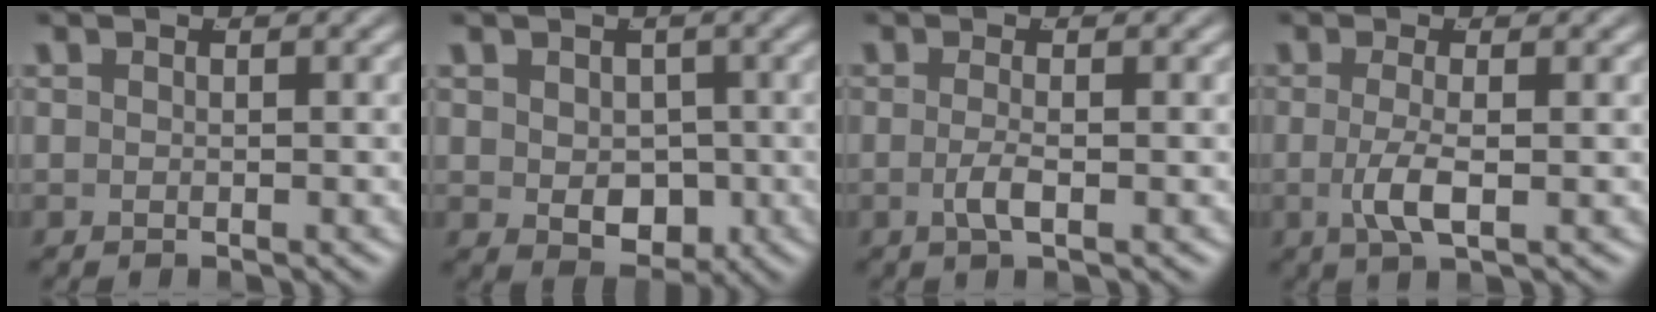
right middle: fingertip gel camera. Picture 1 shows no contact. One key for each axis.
{"total": 3.9, "fx": -0.7, "fy": 2.8, "fz": 2.7, "tx": -0.039, "ty": -0.034, "tz": 0.010}
{"total": 1.7, "fx": -0.8, "fy": -0.2, "fz": 1.4, "tx": -0.029, "ty": -0.012, "tz": -0.010}
{"total": 2.7, "fx": -0.7, "fy": 0.2, "fz": 2.6, "tx": -0.057, "ty": -0.015, "tz": -0.004}